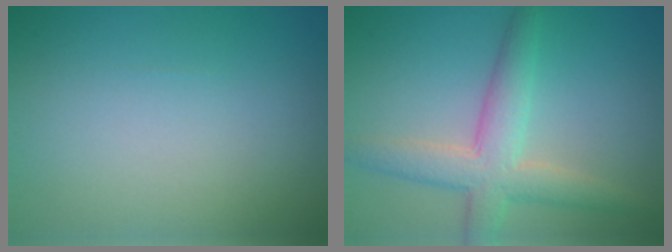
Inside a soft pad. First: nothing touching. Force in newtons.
{"total": 4.8, "press": 4.8, "slide": 0.4}